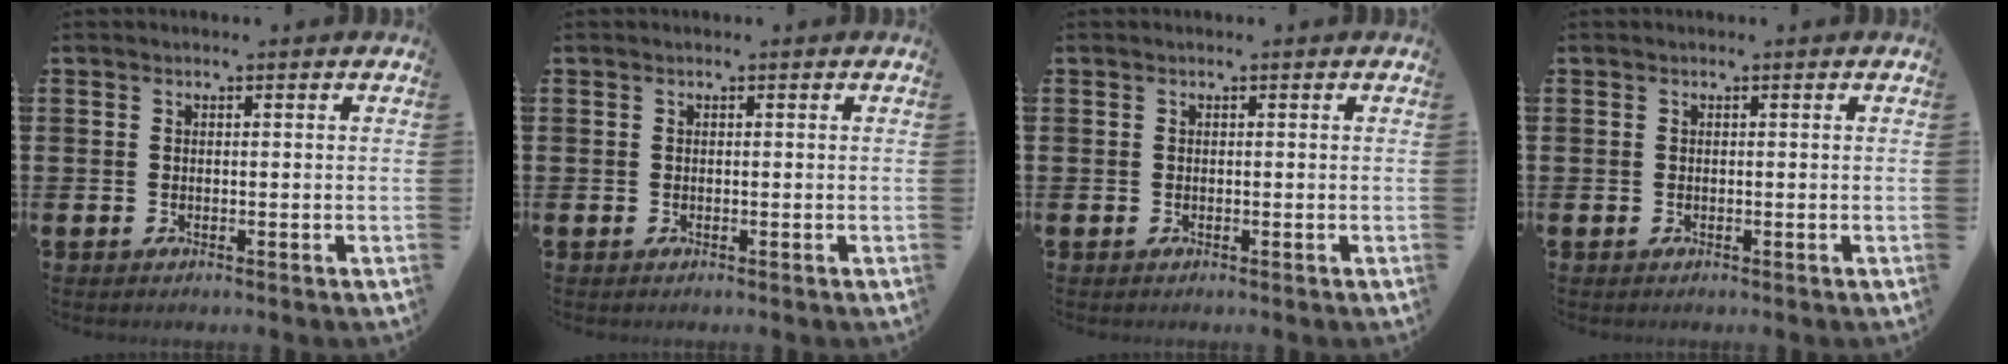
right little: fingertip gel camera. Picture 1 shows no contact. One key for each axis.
{"total": 0.0}
{"total": 0.0}
{"total": 0.0}